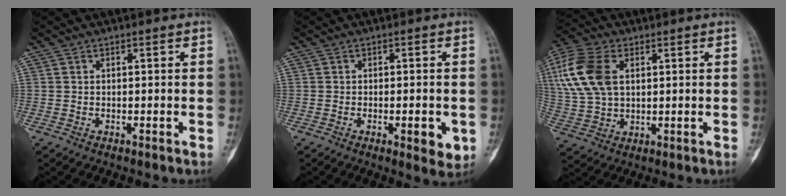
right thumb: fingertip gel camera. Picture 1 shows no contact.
{"total": 5.1, "force": [-1.4, 1.8, 4.5], "torque": [-0.049, -0.005, -0.015]}
{"total": 14.9, "force": [4.0, 9.4, 10.9], "torque": [-0.243, 0.005, 0.082]}